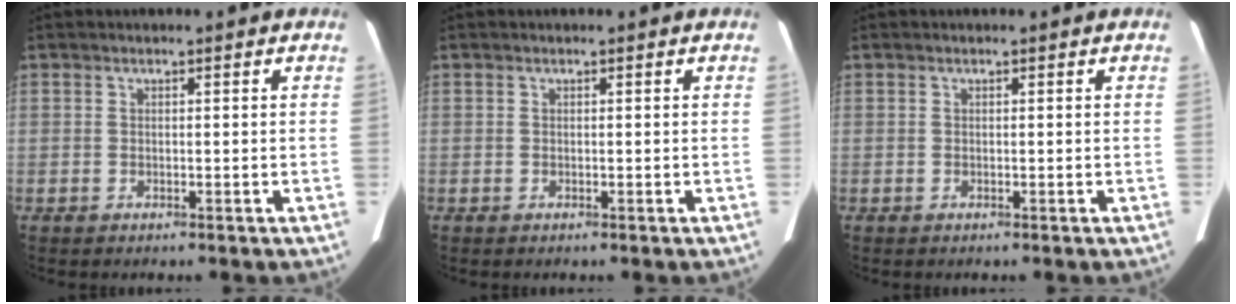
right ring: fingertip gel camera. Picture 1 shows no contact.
{"total": 0.0}
{"total": 0.0}